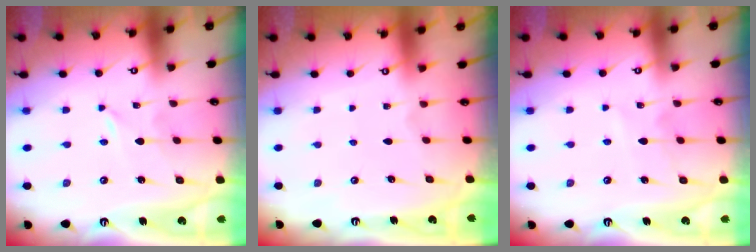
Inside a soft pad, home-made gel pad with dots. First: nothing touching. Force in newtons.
{"total": 0.0}
{"total": 3.5, "press": 3.4, "slide": 0.3}